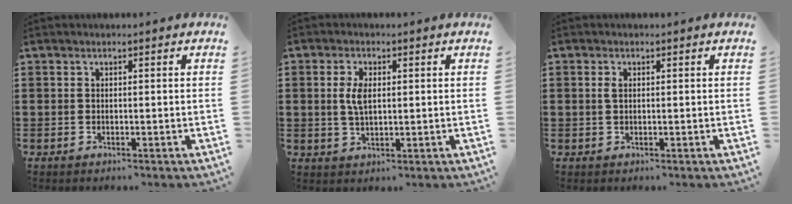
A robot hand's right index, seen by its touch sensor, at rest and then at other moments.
{"total": 3.9, "force": [0.6, 1.8, 3.4], "torque": [-0.079, 0.005, 0.006]}
{"total": 1.2, "force": [0.2, 0.6, 1.1], "torque": [-0.023, 0.003, 0.003]}